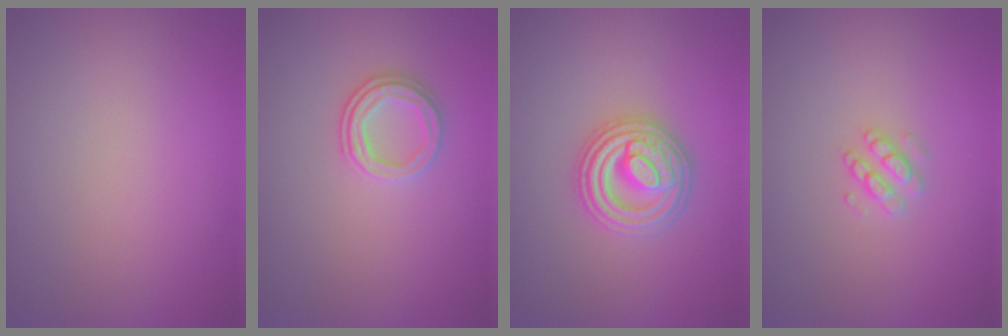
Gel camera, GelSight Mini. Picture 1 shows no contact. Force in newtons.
{"total": 2.6, "press": 2.4, "slide": 0.8}
{"total": 4.9, "press": 4.8, "slide": 0.7}
{"total": 1.9, "press": 1.9, "slide": 0.3}